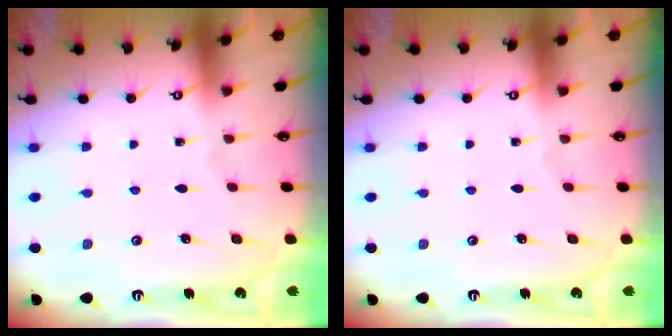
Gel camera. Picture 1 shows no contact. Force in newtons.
{"total": 0.0}